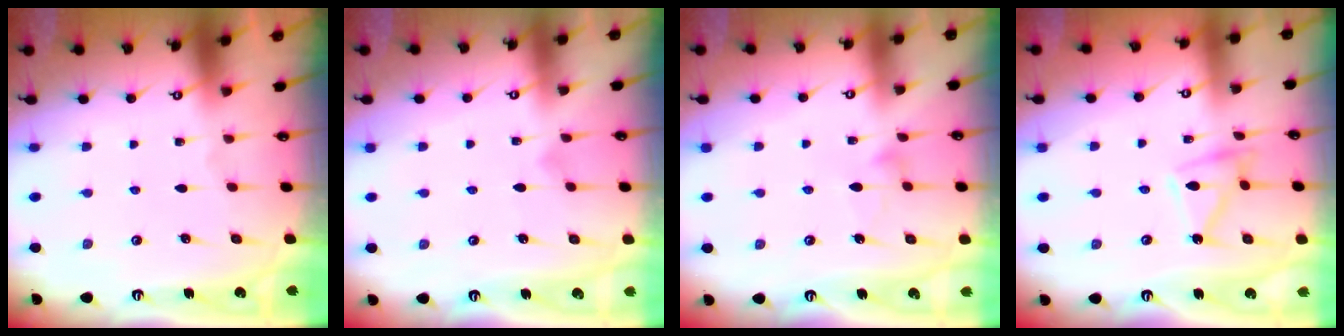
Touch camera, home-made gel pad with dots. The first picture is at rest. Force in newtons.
{"total": 4.0, "press": 4.0, "slide": 0.2}
{"total": 5.5, "press": 5.5, "slide": 0.4}
{"total": 10.5, "press": 10.5, "slide": 0.3}